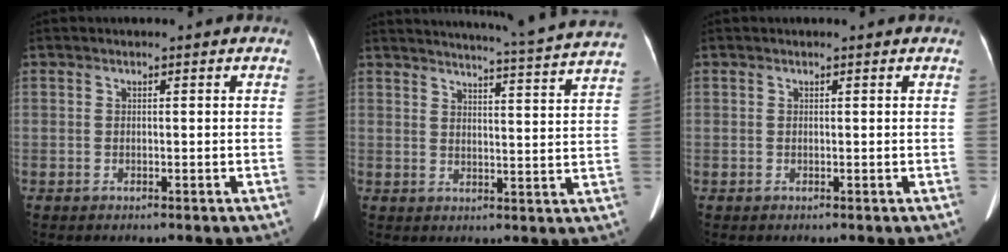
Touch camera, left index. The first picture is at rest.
{"total": 19.1, "force": [18.0, -1.6, 6.2], "torque": [-0.105, -0.057, 0.213]}
{"total": 0.8, "force": [0.8, 0.1, 0.2], "torque": [-0.011, 0.005, 0.009]}